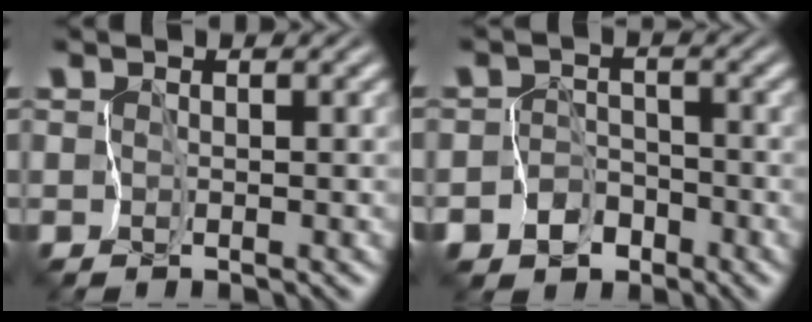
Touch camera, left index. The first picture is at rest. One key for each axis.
{"total": 5.5, "fx": -3.5, "fy": 4.3, "fz": 0.2, "tx": 0.025, "ty": -0.006, "tz": -0.069}